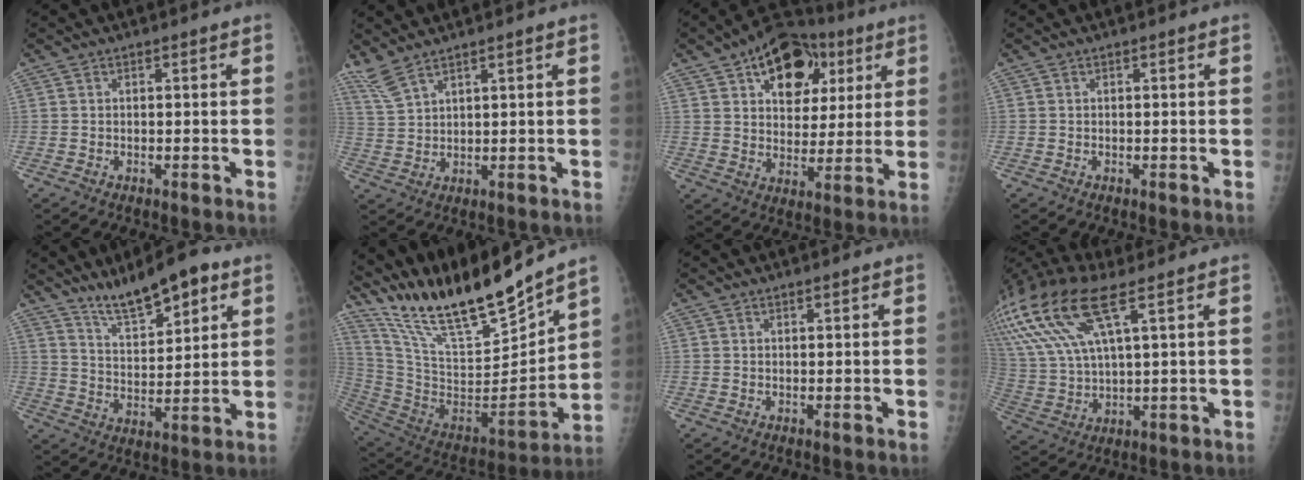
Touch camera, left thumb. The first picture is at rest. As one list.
[{"total": 4.4, "force": [3.7, 0.7, 2.2], "torque": [-0.054, -0.011, 0.088]}, {"total": 16.7, "force": [7.4, 10.6, 10.4], "torque": [-0.102, -0.007, 0.115]}, {"total": 0.0}, {"total": 11.6, "force": [7.9, 3.5, 7.7], "torque": [-0.111, -0.040, 0.140]}, {"total": 24.0, "force": [20.7, 3.2, 11.8], "torque": [-0.170, -0.107, 0.376]}, {"total": 0.5, "force": [0.4, 0.1, 0.3], "torque": [-0.005, -0.001, 0.005]}, {"total": 22.9, "force": [11.6, 8.9, 17.6], "torque": [-0.428, 0.009, 0.227]}]